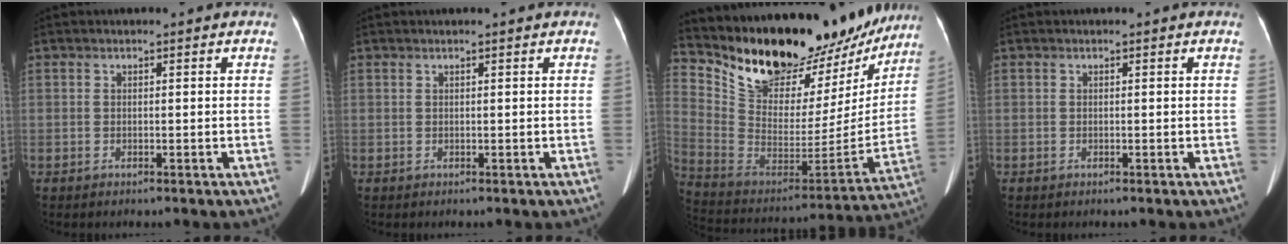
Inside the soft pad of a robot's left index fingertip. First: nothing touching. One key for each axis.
{"total": 1.3, "fx": 1.2, "fy": -0.2, "fz": 0.6, "tx": -0.010, "ty": 0.011, "tz": 0.020}
{"total": 28.6, "fx": 23.9, "fy": 10.3, "fz": 11.9, "tx": -0.205, "ty": -0.032, "tz": 0.351}
{"total": 0.0}